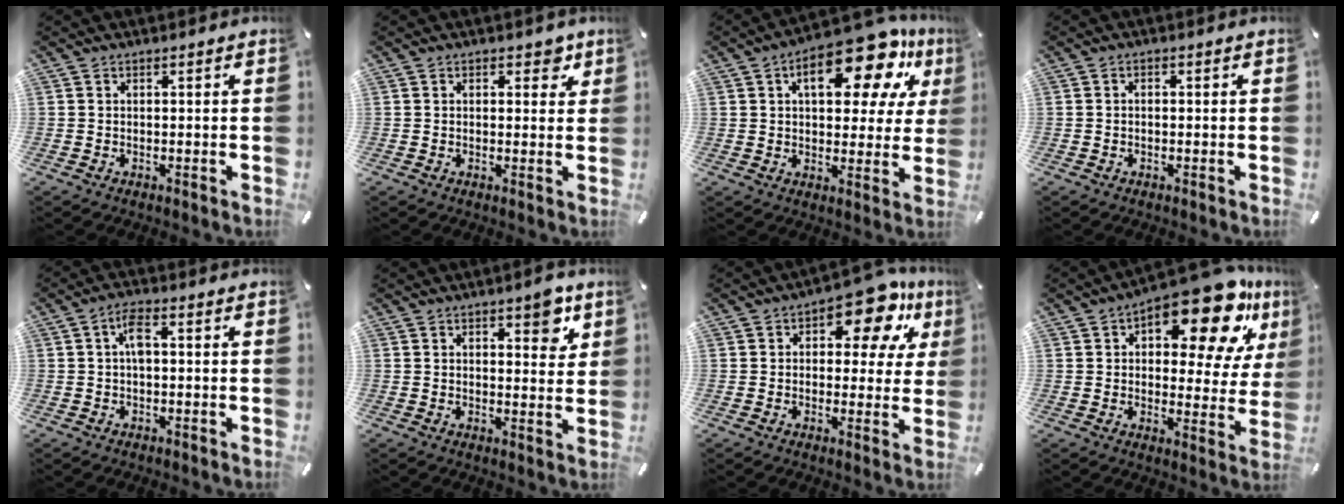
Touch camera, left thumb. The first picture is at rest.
{"total": 3.3, "force": [1.6, 2.0, 2.1], "torque": [-0.007, -0.007, 0.016]}
{"total": 18.9, "force": [9.3, 8.5, 14.0], "torque": [-0.198, -0.041, 0.147]}
{"total": 0.9, "force": [-0.3, 0.6, 0.6], "torque": [-0.012, 0.001, -0.006]}
{"total": 4.2, "force": [0.1, 1.9, 3.8], "torque": [-0.073, 0.011, 0.001]}
{"total": 6.6, "force": [3.9, 3.2, 4.3], "torque": [-0.044, -0.019, 0.060]}
{"total": 13.0, "force": [7.0, 6.4, 8.9], "torque": [-0.109, -0.042, 0.115]}
{"total": 19.5, "force": [11.9, 7.6, 13.4], "torque": [-0.187, -0.078, 0.191]}